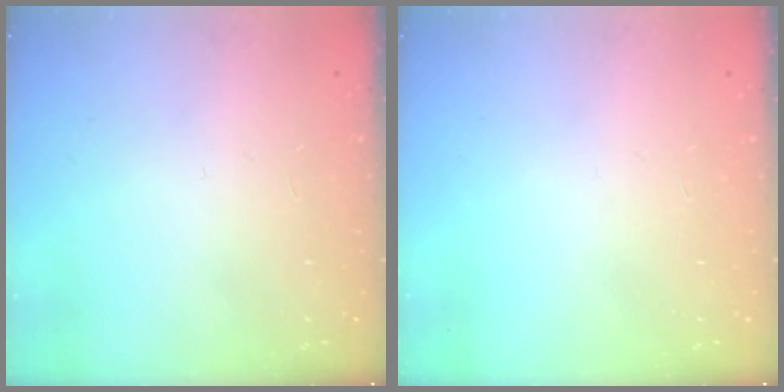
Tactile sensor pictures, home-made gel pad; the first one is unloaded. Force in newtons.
{"total": 0.0}